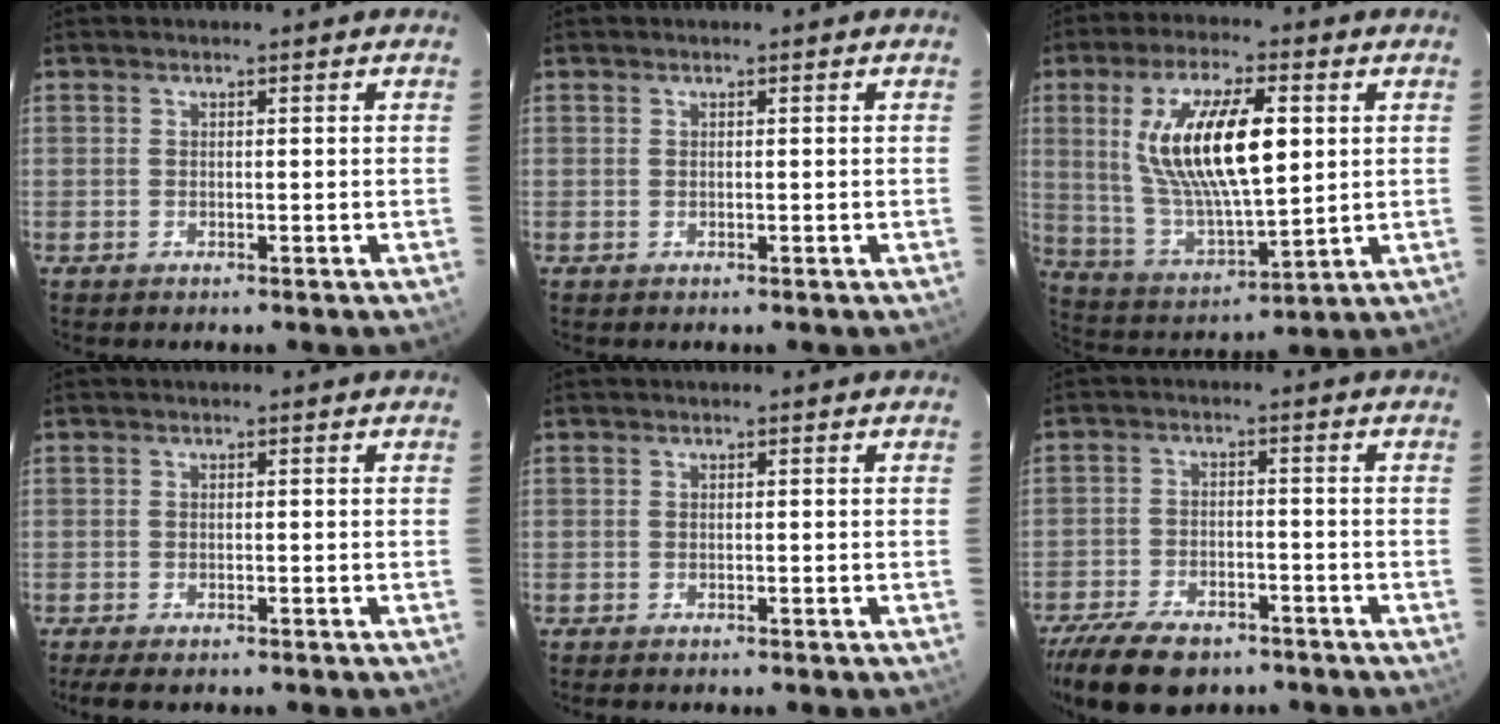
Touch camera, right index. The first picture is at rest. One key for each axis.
{"total": 0.0}
{"total": 18.4, "fx": 4.2, "fy": 6.5, "fz": 16.7, "tx": -0.320, "ty": 0.000, "tz": 0.090}
{"total": 4.4, "fx": -3.5, "fy": 1.1, "fz": 2.4, "tx": -0.055, "ty": -0.018, "tz": -0.061}
{"total": 1.1, "fx": -0.9, "fy": 0.3, "fz": 0.4, "tx": -0.011, "ty": -0.003, "tz": -0.018}
{"total": 13.5, "fx": -10.3, "fy": 5.9, "fz": 6.4, "tx": -0.158, "ty": -0.019, "tz": -0.171}